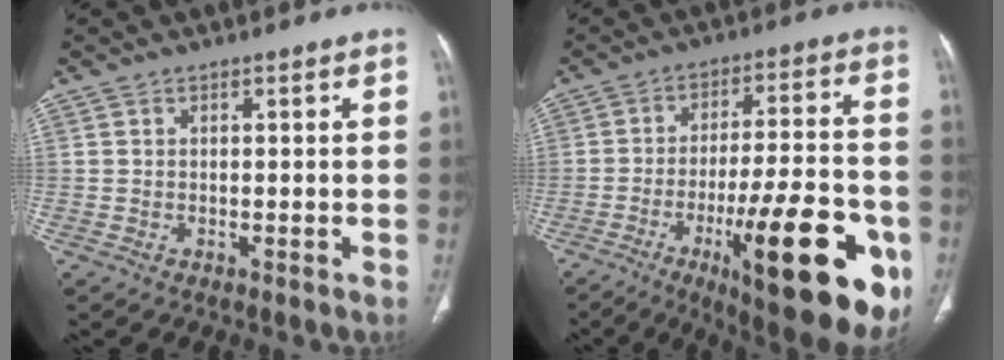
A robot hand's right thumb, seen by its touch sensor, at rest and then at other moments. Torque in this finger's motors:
{"motor_torque": [0.45, 1.01, 1.36, -1.42, 0.23]}